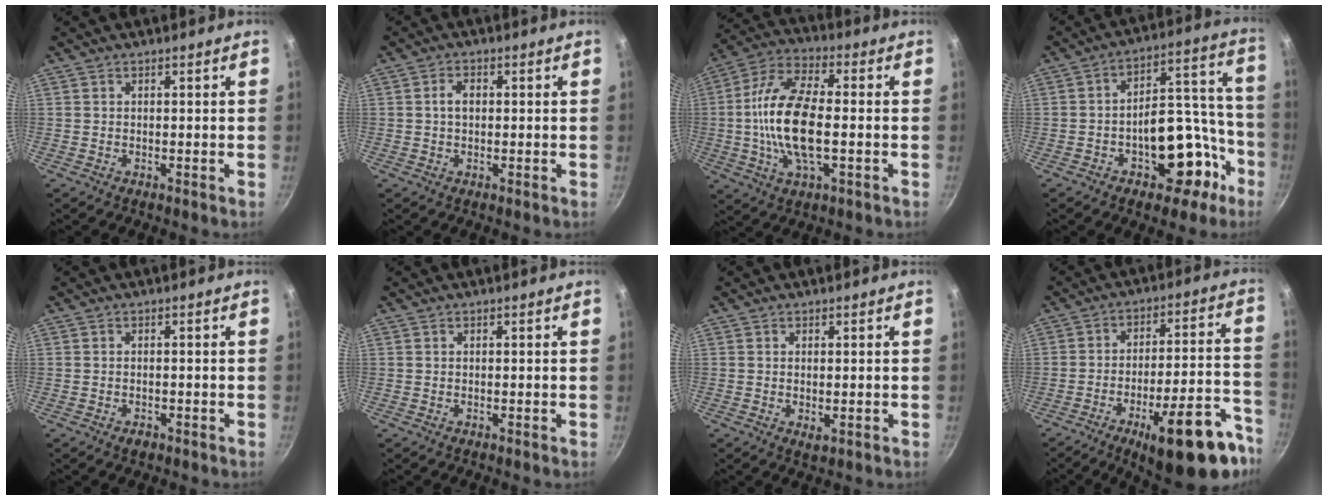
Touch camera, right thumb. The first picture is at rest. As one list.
[{"total": 2.7, "force": [0.2, 1.8, 2.0], "torque": [-0.027, 0.008, 0.001]}, {"total": 16.2, "force": [-1.4, 7.0, 14.5], "torque": [-0.280, 0.024, -0.041]}, {"total": 16.0, "force": [-6.8, 9.5, 11.0], "torque": [-0.083, 0.089, -0.087]}, {"total": 1.6, "force": [-1.0, 0.9, 0.9], "torque": [-0.017, 0.005, -0.012]}, {"total": 0.0}, {"total": 1.8, "force": [-0.1, 0.9, 1.6], "torque": [-0.027, -0.007, -0.001]}, {"total": 21.2, "force": [-12.3, 6.8, 15.8], "torque": [-0.176, 0.074, -0.172]}]